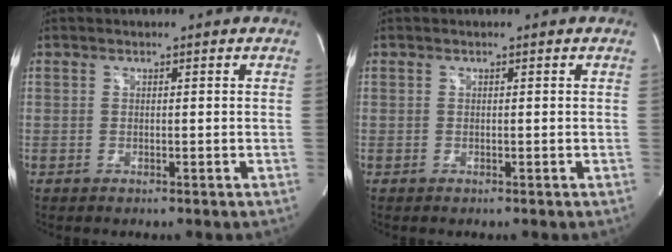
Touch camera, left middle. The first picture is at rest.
{"total": 0.0}